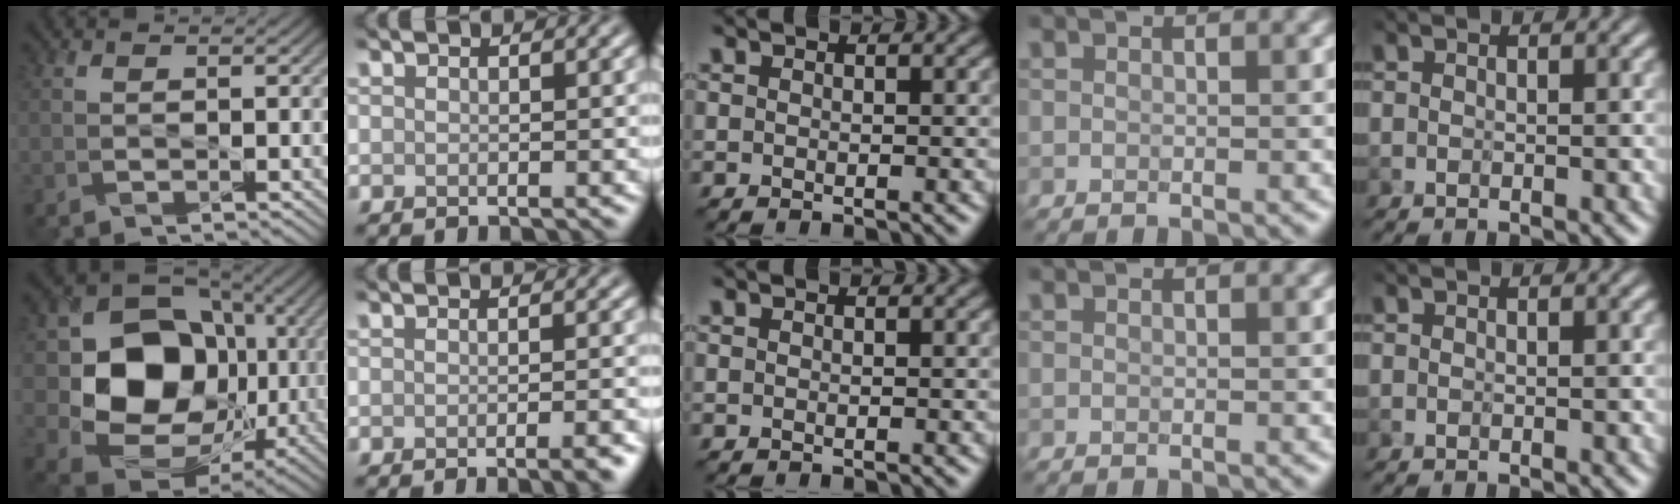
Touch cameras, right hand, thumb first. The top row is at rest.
{"thumb": {"total": 15.6, "force": [0.2, 12.8, 8.9], "torque": [-0.155, -0.028, 0.002]}, "index": {"total": 3.0, "force": [-1.4, 0.9, 2.6], "torque": [-0.015, 0.002, -0.020]}}